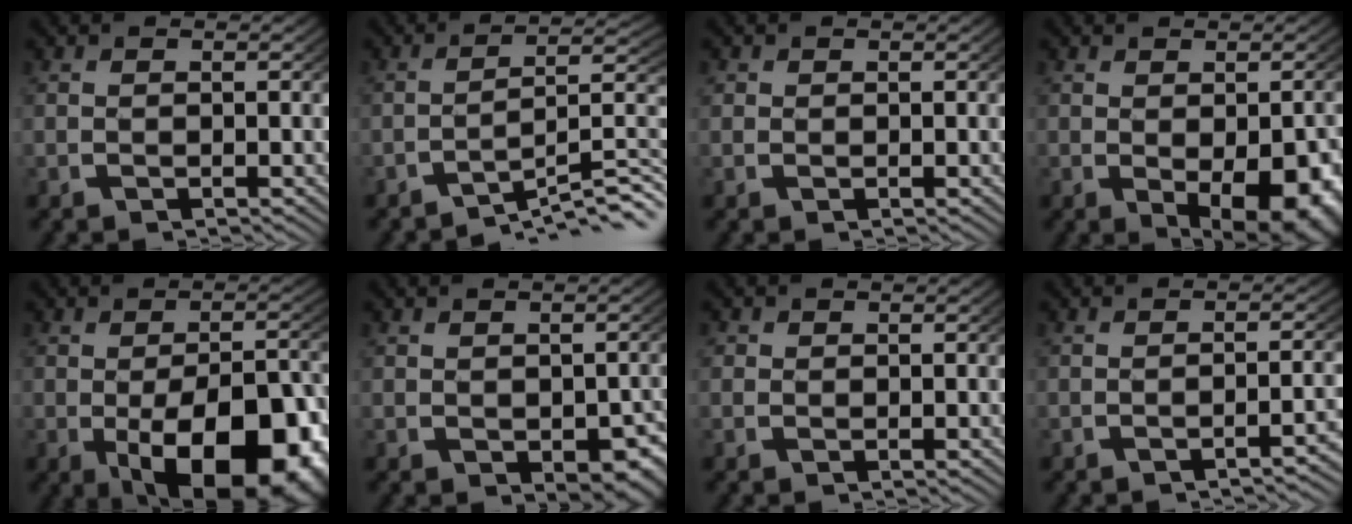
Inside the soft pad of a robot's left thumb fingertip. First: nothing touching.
{"total": 9.1, "force": [-5.5, 3.8, 6.2], "torque": [-0.092, -0.023, -0.069]}
{"total": 0.8, "force": [0.3, 0.7, 0.1], "torque": [-0.003, -0.006, 0.008]}
{"total": 7.8, "force": [-1.9, 4.4, 6.1], "torque": [-0.102, -0.043, -0.002]}
{"total": 14.9, "force": [-4.3, 8.4, 11.5], "torque": [-0.181, -0.060, -0.032]}
{"total": 3.4, "force": [-0.5, 2.3, 2.5], "torque": [-0.031, -0.025, 0.010]}
{"total": 1.1, "force": [0.3, 1.1, 0.3], "torque": [-0.005, -0.005, 0.005]}
{"total": 2.4, "force": [-1.8, 0.0, 1.6], "torque": [-0.026, 0.005, -0.025]}